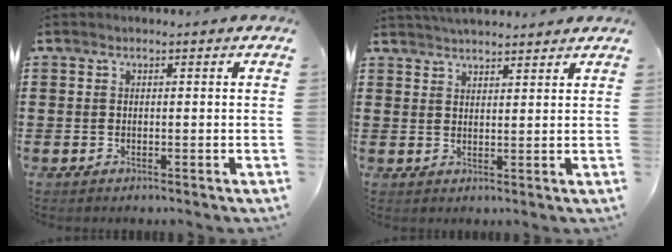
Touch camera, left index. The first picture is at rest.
{"total": 2.9, "force": [2.9, 0.1, 0.2], "torque": [-0.011, -0.005, 0.056]}